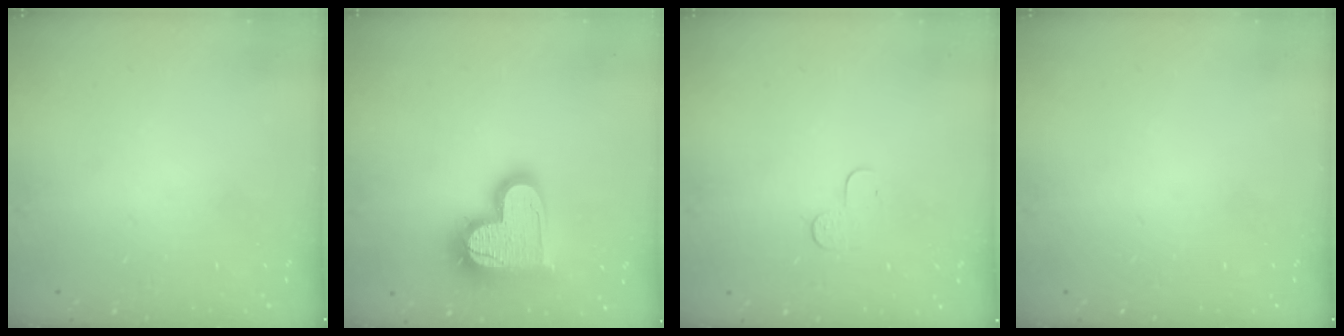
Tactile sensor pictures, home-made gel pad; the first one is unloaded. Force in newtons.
{"total": 20.0, "press": 19.9, "slide": 1.4}
{"total": 3.1, "press": 3.1, "slide": 0.3}
{"total": 0.0}